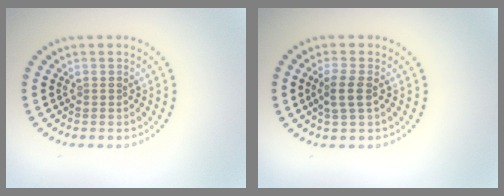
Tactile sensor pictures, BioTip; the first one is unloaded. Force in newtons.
{"total": 2.3, "press": 2.1, "slide": 0.8}